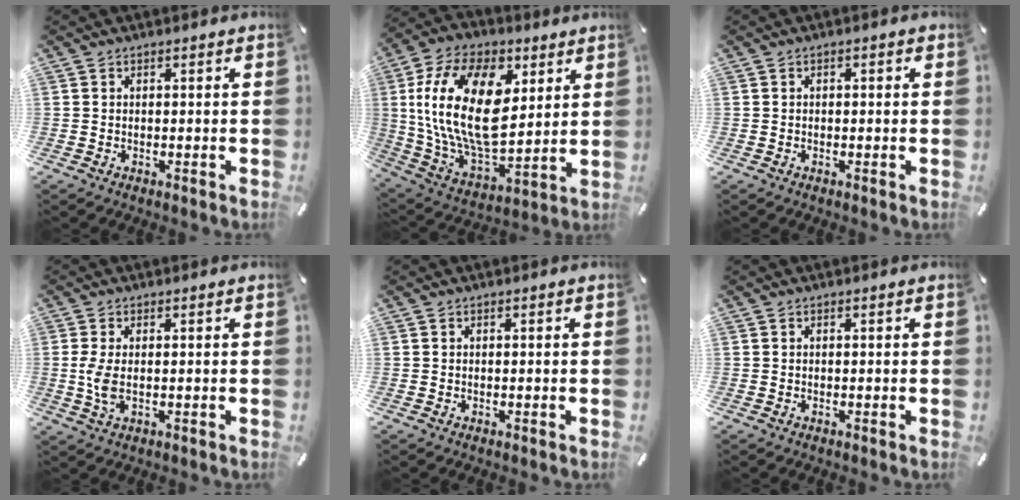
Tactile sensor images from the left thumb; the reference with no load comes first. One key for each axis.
{"total": 24.1, "fx": 5.2, "fy": 15.0, "fz": 18.1, "tx": -0.376, "ty": -0.013, "tz": 0.092}
{"total": 0.8, "fx": -0.2, "fy": 0.5, "fz": 0.6, "tx": -0.009, "ty": 0.002, "tz": -0.004}
{"total": 4.8, "fx": 0.0, "fy": 2.0, "fz": 4.4, "tx": -0.093, "ty": -0.006, "tz": -0.005}
{"total": 0.0}
{"total": 0.0}